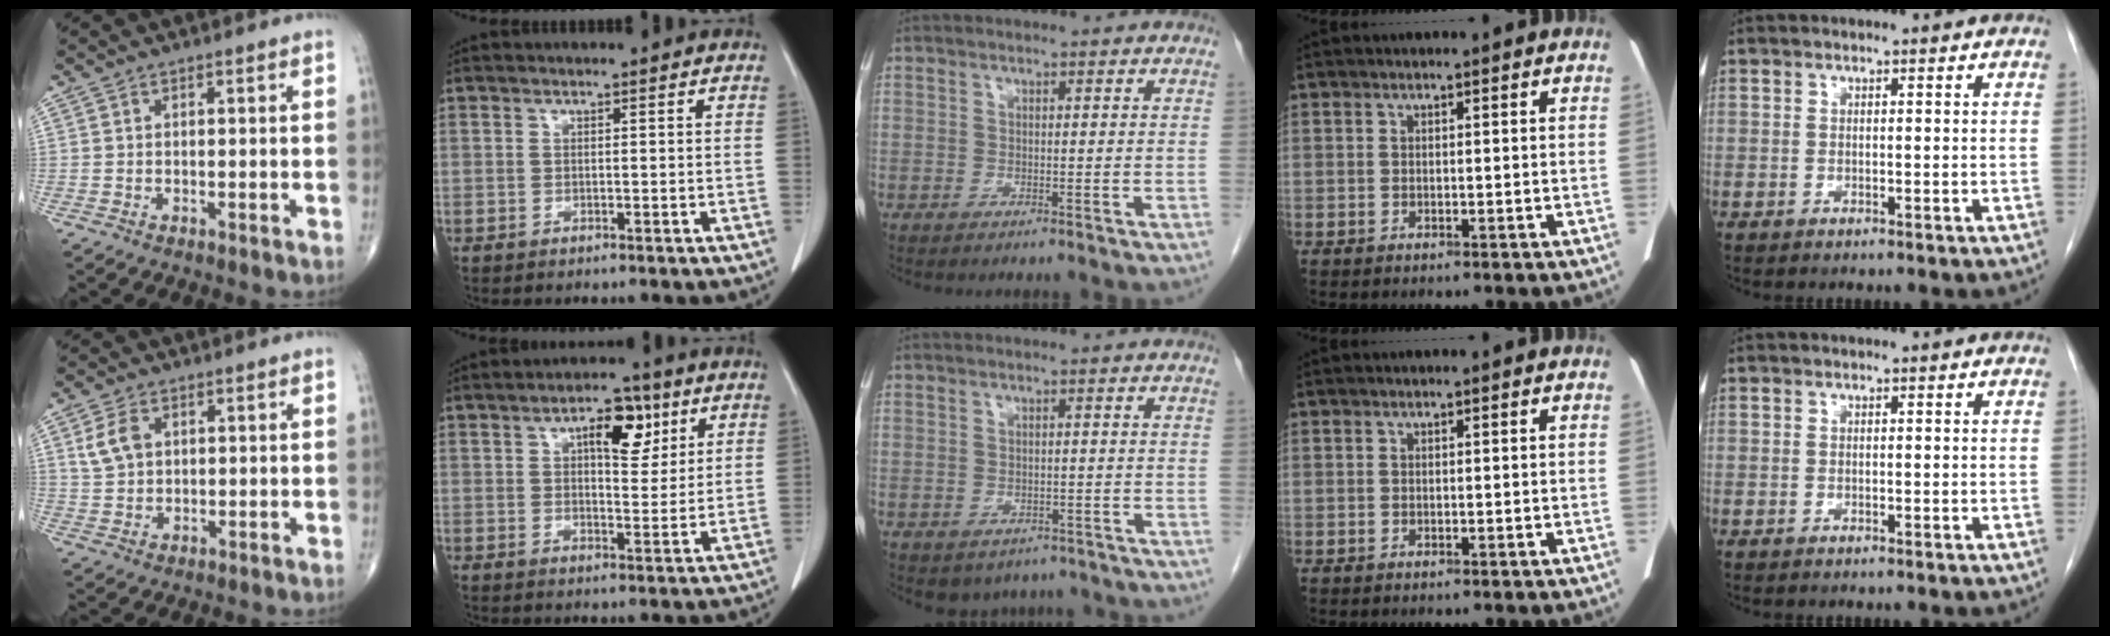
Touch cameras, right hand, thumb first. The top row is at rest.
{"thumb": {"total": 5.1, "force": [1.7, 3.5, 3.2], "torque": [-0.056, 0.000, 0.037]}, "index": {"total": 7.6, "force": [3.6, 3.2, 5.9], "torque": [-0.086, 0.009, 0.052]}, "middle": {"total": 4.3, "force": [-3.3, 2.6, 0.6], "torque": [0.004, 0.010, -0.040]}}